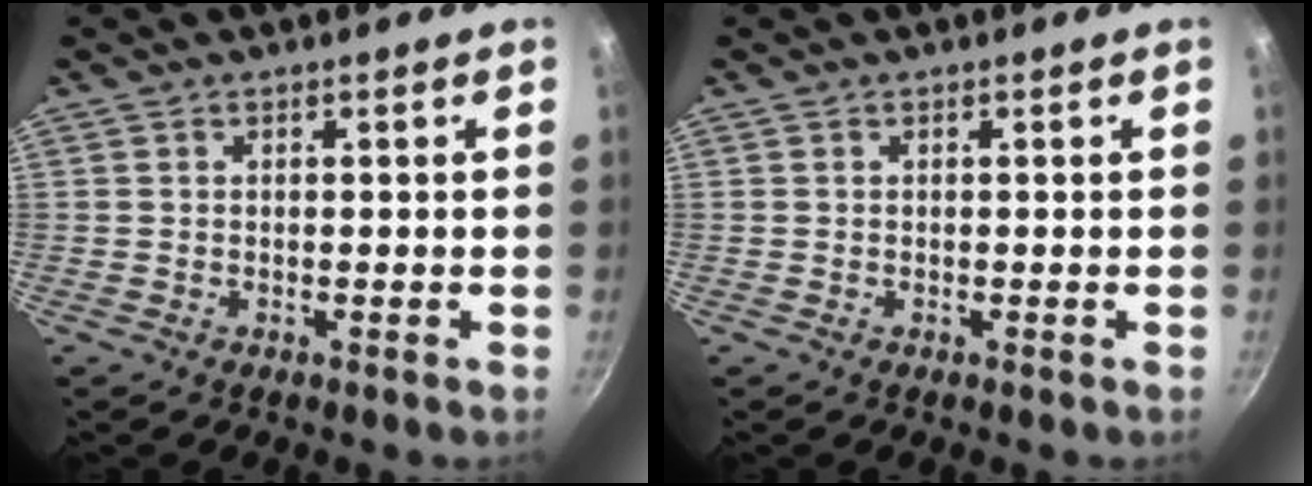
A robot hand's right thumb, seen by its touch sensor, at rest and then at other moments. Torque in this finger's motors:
{"motor_torque": [-0.01, -0.01, -0.16, 0.10, 0.00]}